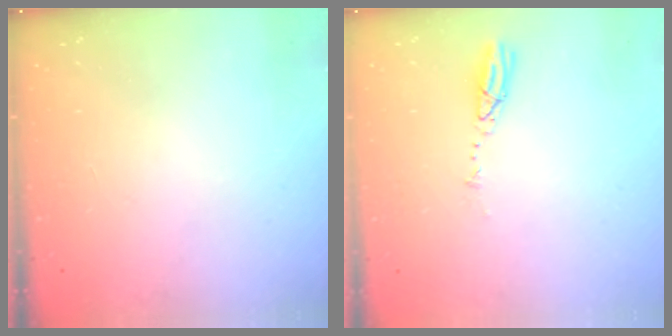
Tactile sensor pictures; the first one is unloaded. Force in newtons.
{"total": 3.4, "press": 3.4, "slide": 0.4}